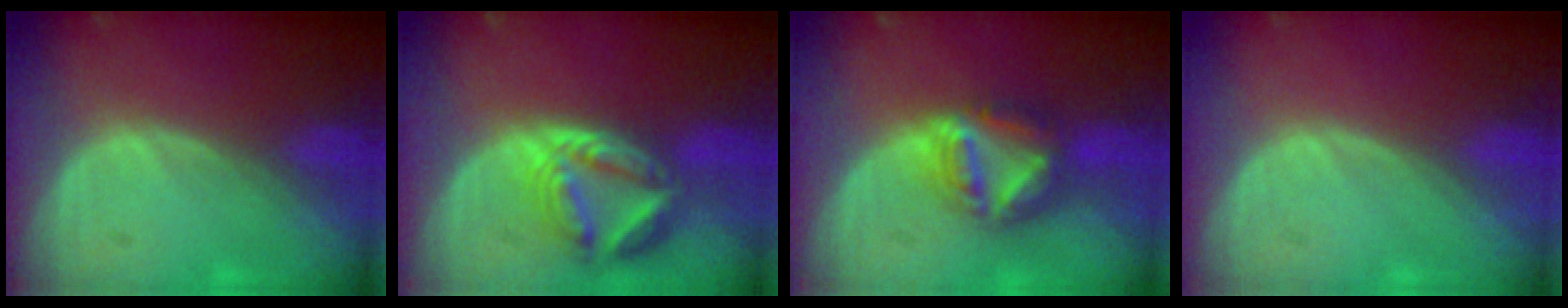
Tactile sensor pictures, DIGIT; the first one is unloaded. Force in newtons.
{"total": 8.0, "press": 7.1, "slide": 3.8}
{"total": 7.8, "press": 6.7, "slide": 4.0}
{"total": 0.0}